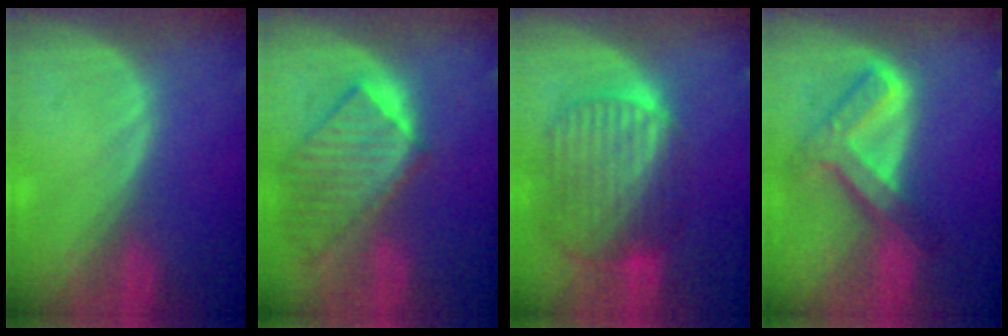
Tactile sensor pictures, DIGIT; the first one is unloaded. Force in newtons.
{"total": 9.5, "press": 8.3, "slide": 4.7}
{"total": 10.3, "press": 8.7, "slide": 5.6}
{"total": 7.8, "press": 6.6, "slide": 4.2}